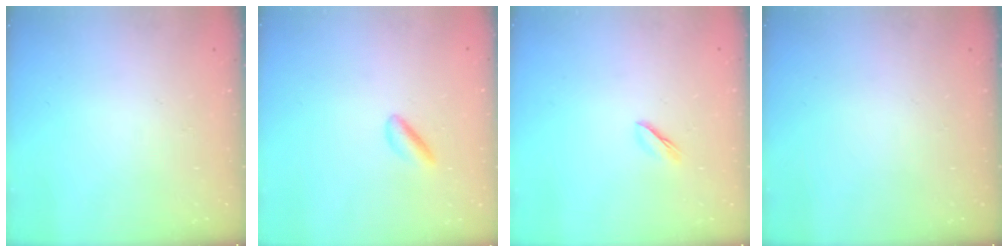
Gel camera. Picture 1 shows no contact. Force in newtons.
{"total": 2.6, "press": 2.3, "slide": 1.1}
{"total": 2.5, "press": 2.5, "slide": 0.4}
{"total": 0.0}